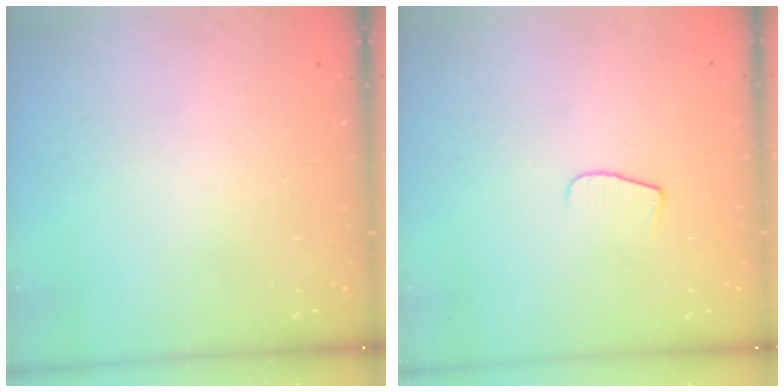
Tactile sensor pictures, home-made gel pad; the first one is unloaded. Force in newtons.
{"total": 5.5, "press": 5.5, "slide": 0.5}